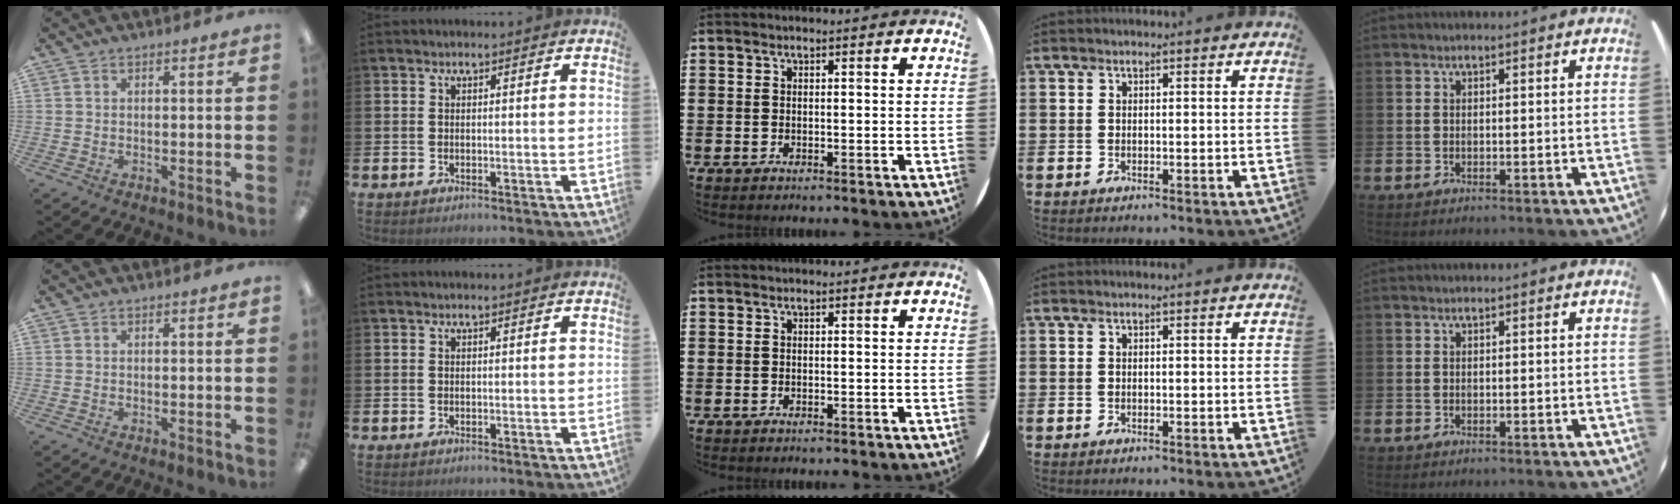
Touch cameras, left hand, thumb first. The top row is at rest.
{}